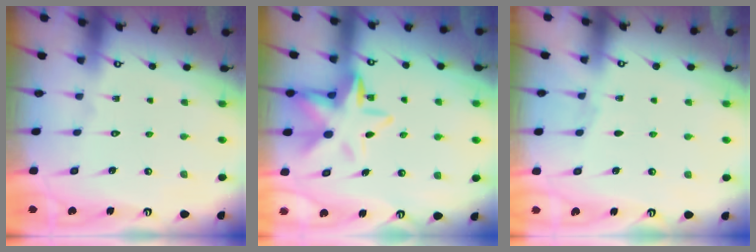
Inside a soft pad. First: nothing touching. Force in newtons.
{"total": 10.9, "press": 10.6, "slide": 2.5}
{"total": 2.5, "press": 2.5, "slide": 0.4}